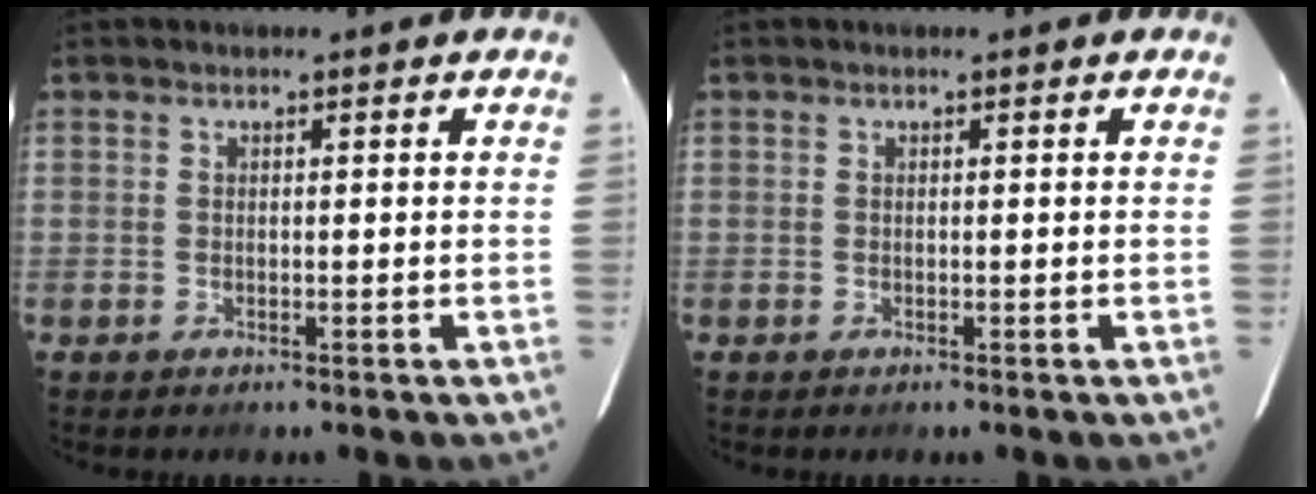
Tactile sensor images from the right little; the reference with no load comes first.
{"total": 0.0}